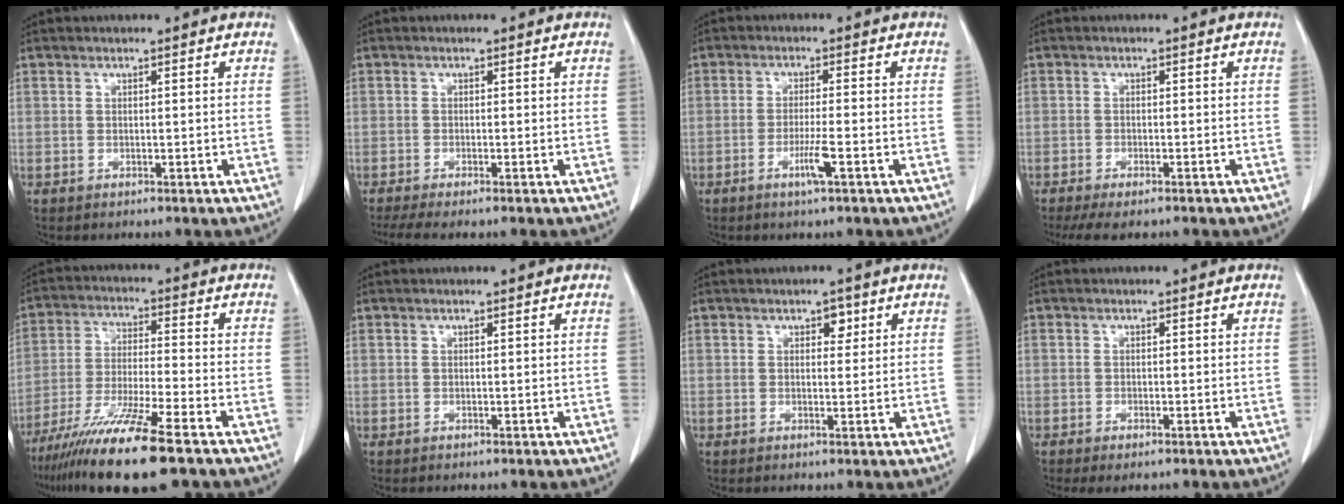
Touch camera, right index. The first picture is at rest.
{"total": 3.8, "force": [-3.0, 0.1, 2.3], "torque": [-0.039, -0.010, -0.055]}
{"total": 3.8, "force": [-1.7, -0.3, 3.4], "torque": [-0.067, -0.008, -0.034]}
{"total": 5.7, "force": [-4.6, 1.1, 3.2], "torque": [-0.046, -0.011, -0.073]}
{"total": 13.6, "force": [-9.5, -0.2, 9.7], "torque": [-0.192, -0.043, -0.171]}
{"total": 0.0}
{"total": 1.9, "force": [0.9, 1.2, 1.2], "torque": [-0.013, 0.003, 0.012]}
{"total": 1.9, "force": [-1.3, 0.5, 1.3], "torque": [-0.020, -0.005, -0.018]}